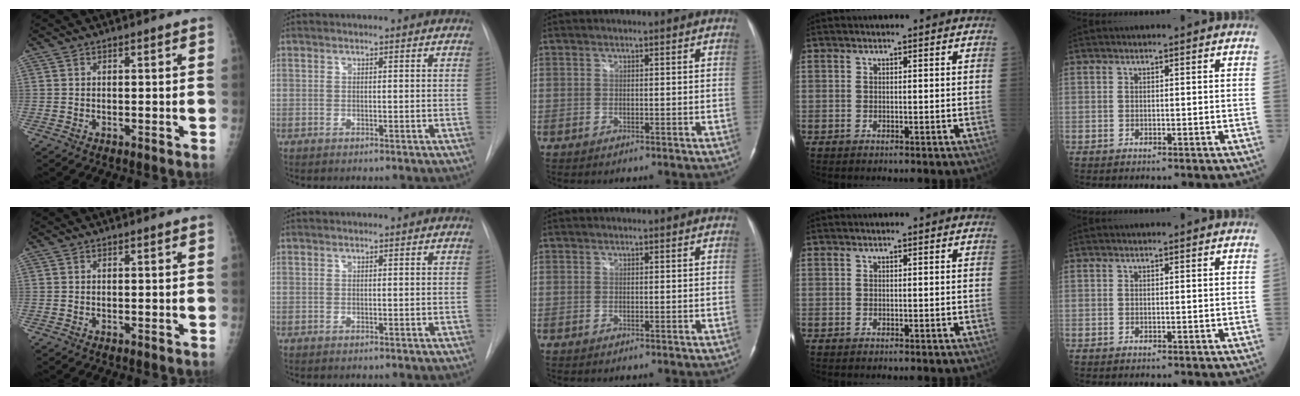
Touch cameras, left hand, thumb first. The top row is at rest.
{}